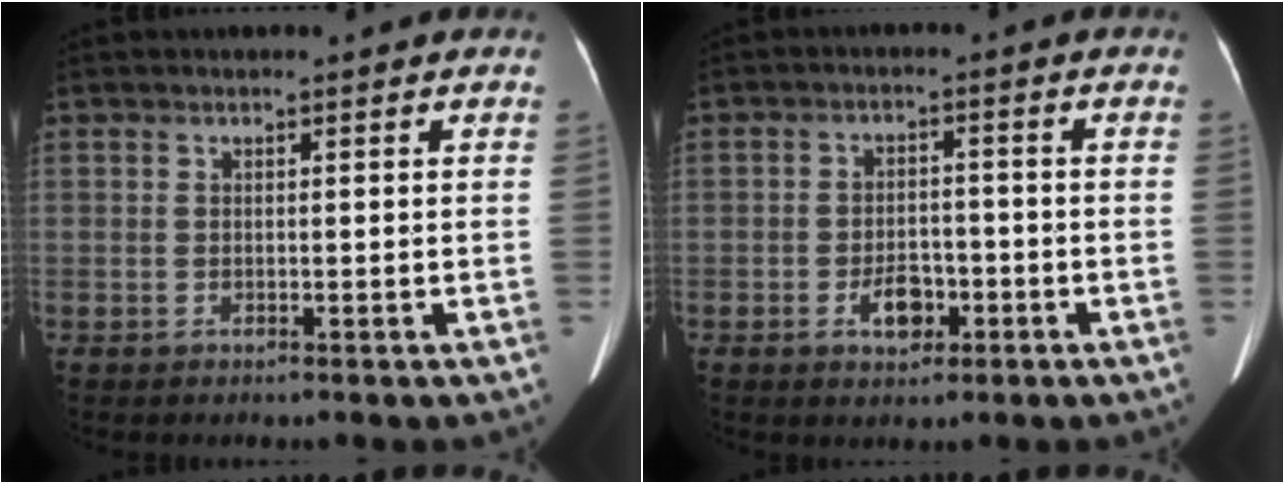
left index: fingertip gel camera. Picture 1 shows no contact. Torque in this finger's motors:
{"motor_torque": [0.74, 0.44, 0.07, 0.01]}